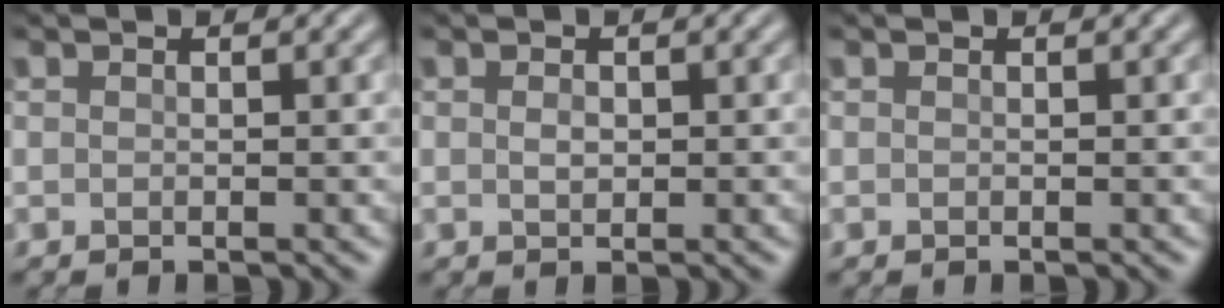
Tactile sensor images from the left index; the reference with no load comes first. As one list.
[{"total": 0.9, "force": [0.1, 0.6, 0.7], "torque": [-0.015, -0.001, 0.002]}, {"total": 0.0}]